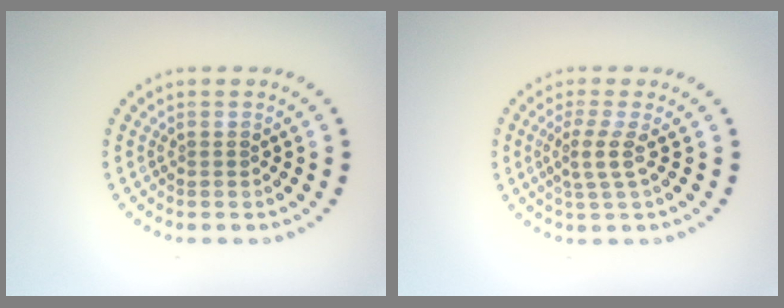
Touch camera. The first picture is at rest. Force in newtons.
{"total": 2.2, "press": 1.6, "slide": 1.5}